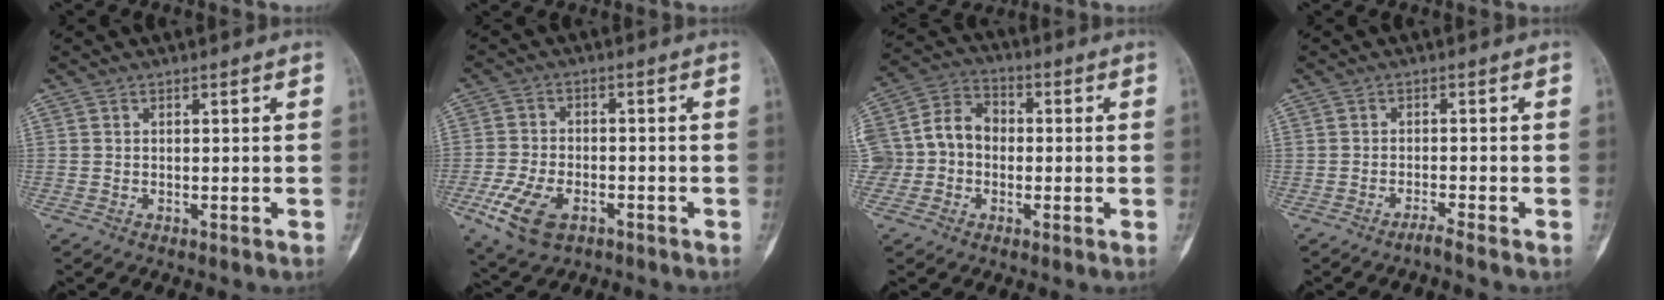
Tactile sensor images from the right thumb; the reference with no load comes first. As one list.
[{"total": 9.8, "force": [-4.6, 5.4, 6.8], "torque": [-0.138, 0.009, -0.082]}, {"total": 11.2, "force": [-0.7, 9.6, 5.7], "torque": [-0.095, 0.044, -0.022]}, {"total": 1.6, "force": [-1.4, -0.5, 0.7], "torque": [-0.021, 0.007, -0.029]}]